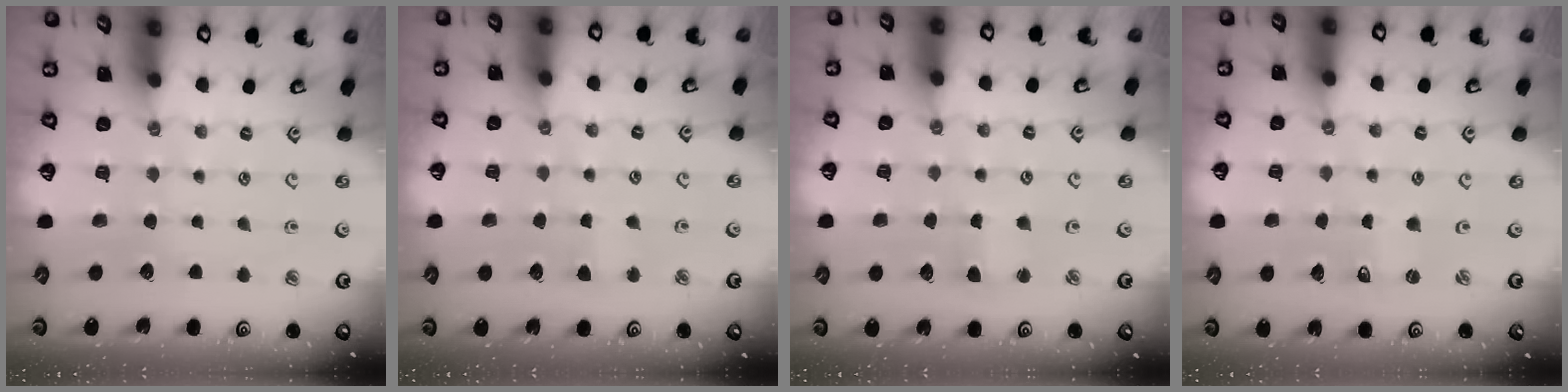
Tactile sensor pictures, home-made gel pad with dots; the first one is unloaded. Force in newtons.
{"total": 2.1, "press": 2.0, "slide": 0.4}
{"total": 3.5, "press": 3.4, "slide": 0.3}
{"total": 0.0}